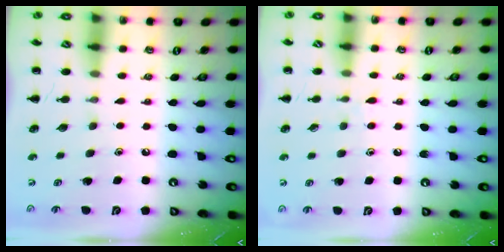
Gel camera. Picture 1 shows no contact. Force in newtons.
{"total": 4.6, "press": 4.1, "slide": 2.0}